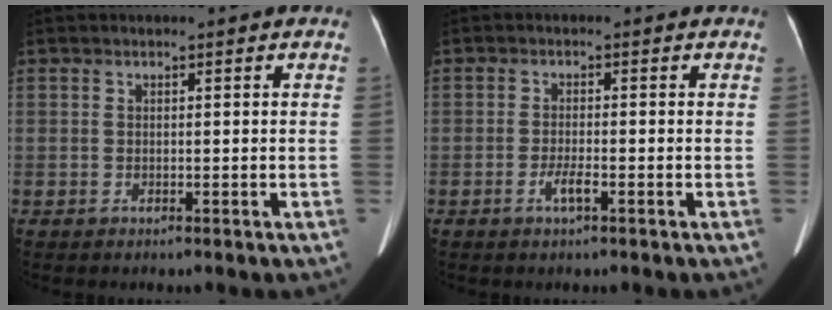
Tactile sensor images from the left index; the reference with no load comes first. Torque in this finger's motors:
{"motor_torque": [-0.01, -0.27, -0.01, 0.00]}